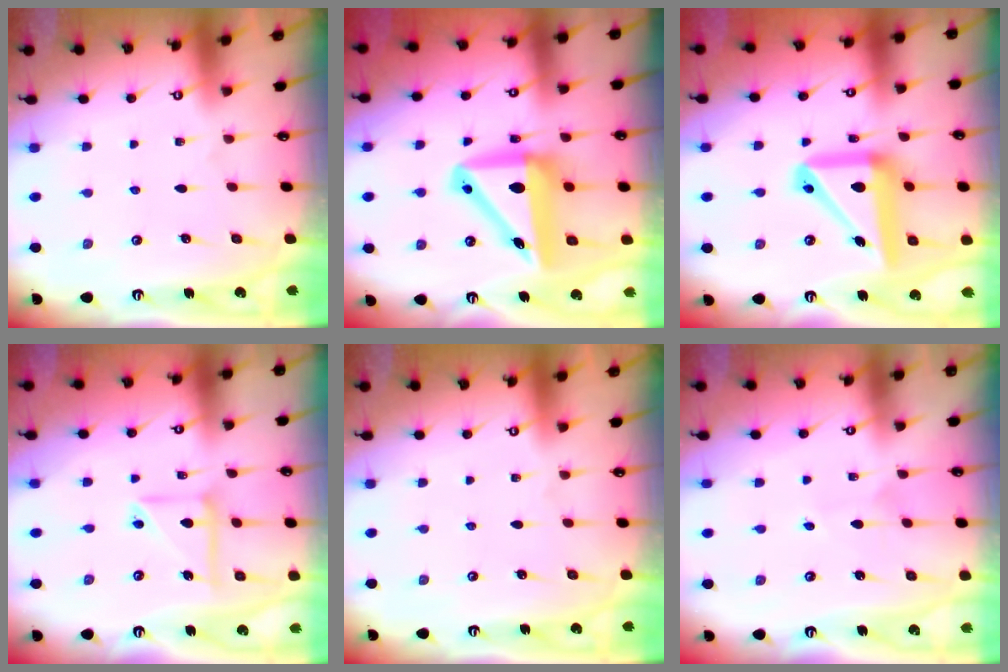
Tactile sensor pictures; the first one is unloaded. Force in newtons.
{"total": 12.9, "press": 12.5, "slide": 3.4}
{"total": 16.7, "press": 16.5, "slide": 2.5}
{"total": 11.6, "press": 11.5, "slide": 1.3}
{"total": 0.0}
{"total": 2.9, "press": 2.9, "slide": 0.4}